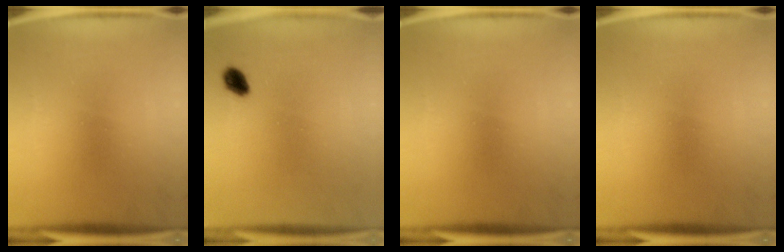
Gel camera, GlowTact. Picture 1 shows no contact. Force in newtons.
{"total": 2.8}
{"total": 0.0}
{"total": 0.0}